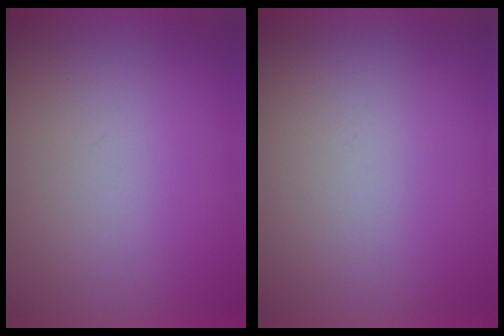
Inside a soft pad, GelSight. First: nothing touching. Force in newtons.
{"total": 1.2}